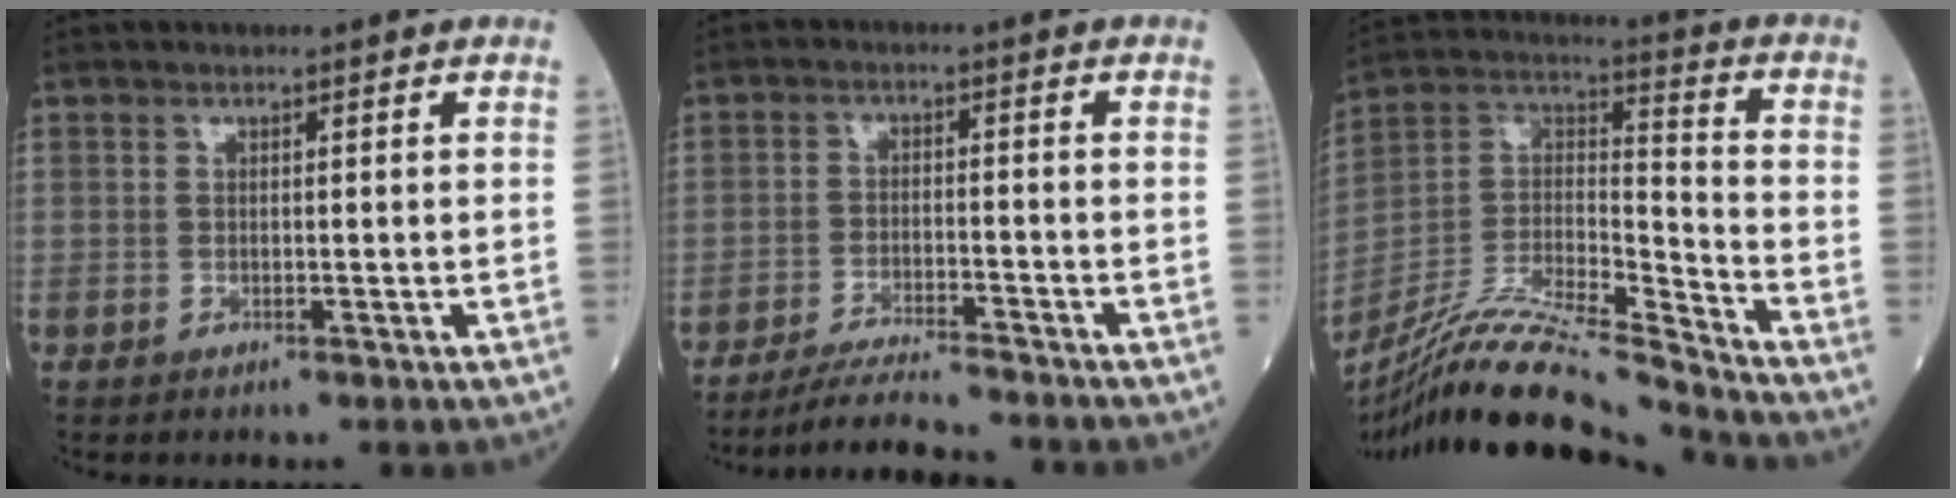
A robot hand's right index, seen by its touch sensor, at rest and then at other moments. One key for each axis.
{"total": 8.8, "fx": -8.2, "fy": -0.1, "fz": 3.4, "tx": -0.054, "ty": -0.018, "tz": -0.140}
{"total": 20.5, "fx": -18.8, "fy": -0.2, "fz": 8.3, "tx": -0.180, "ty": 0.006, "tz": -0.341}